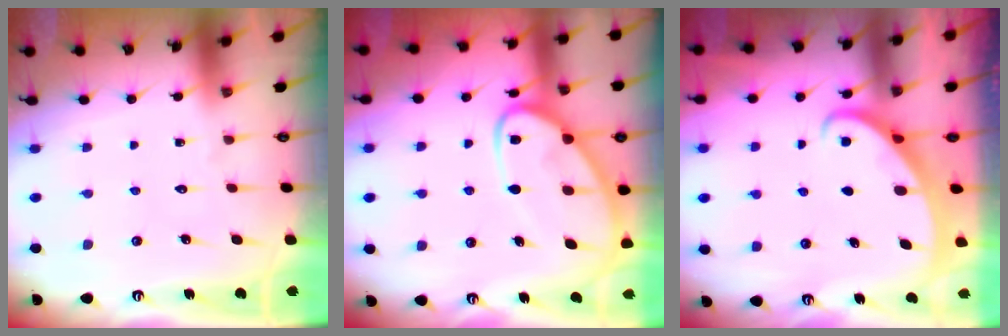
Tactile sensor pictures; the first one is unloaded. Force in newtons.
{"total": 12.9, "press": 12.9, "slide": 0.9}
{"total": 2.2, "press": 2.2, "slide": 0.2}